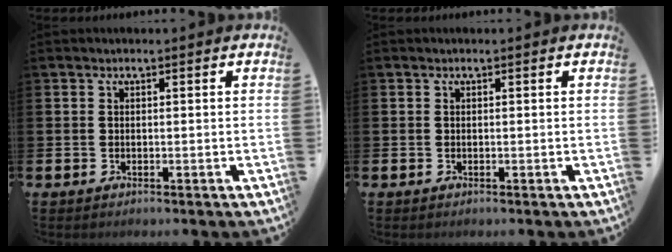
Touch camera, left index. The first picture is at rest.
{"total": 0.0}